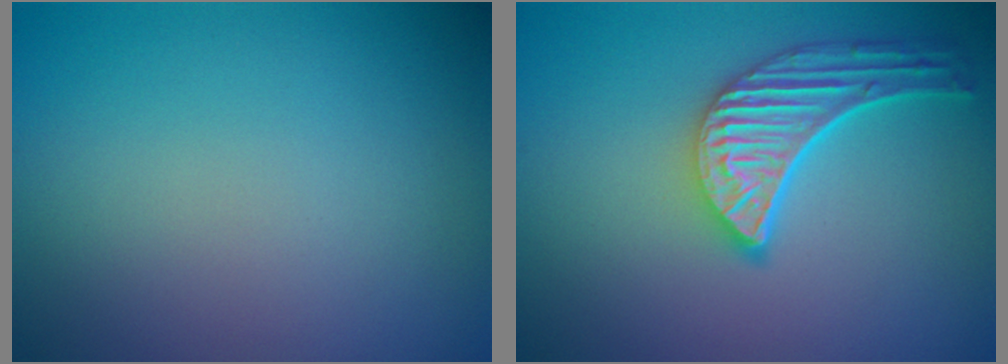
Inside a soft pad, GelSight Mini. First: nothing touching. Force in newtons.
{"total": 5.1, "press": 4.0, "slide": 3.1}